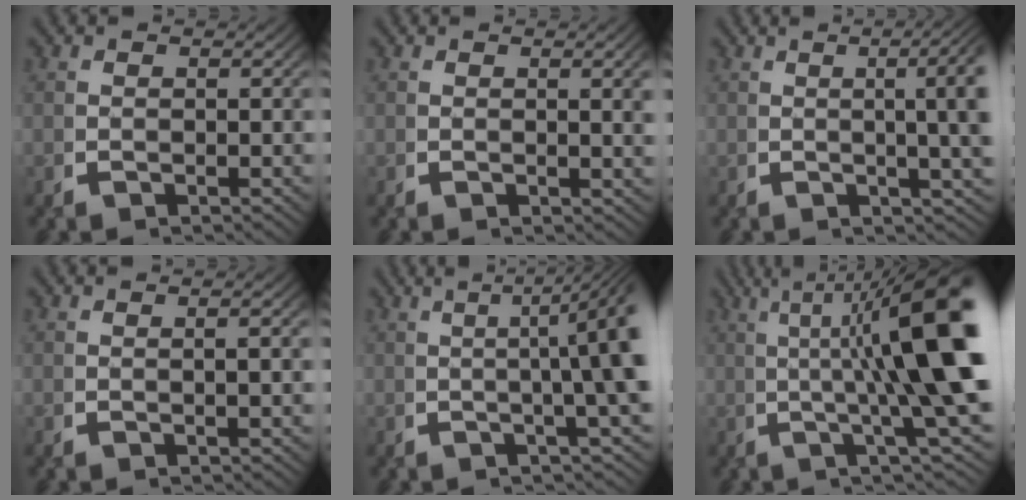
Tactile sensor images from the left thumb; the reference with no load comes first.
{"total": 1.8, "force": [0.5, 0.2, 1.7], "torque": [-0.023, -0.003, 0.009]}
{"total": 9.0, "force": [2.7, 3.4, 7.9], "torque": [-0.076, 0.033, 0.020]}
{"total": 1.3, "force": [0.1, 0.0, 1.3], "torque": [-0.025, 0.003, 0.004]}
{"total": 10.9, "force": [2.1, 4.5, 9.7], "torque": [-0.110, 0.033, 0.011]}
{"total": 12.9, "force": [1.7, 4.5, 12.0], "torque": [-0.162, -0.007, 0.021]}